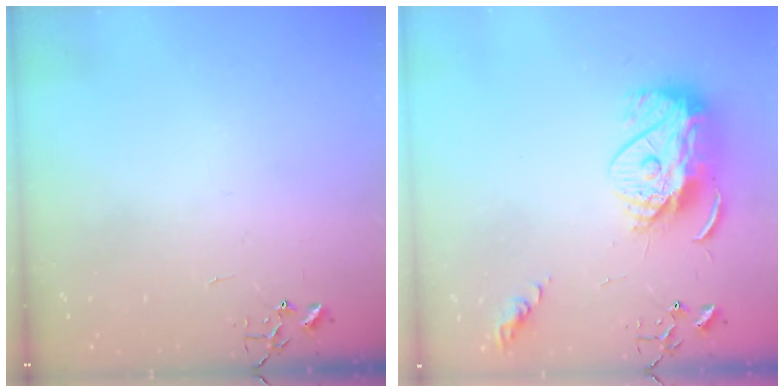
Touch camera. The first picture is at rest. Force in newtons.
{"total": 14.0, "press": 13.9, "slide": 1.4}